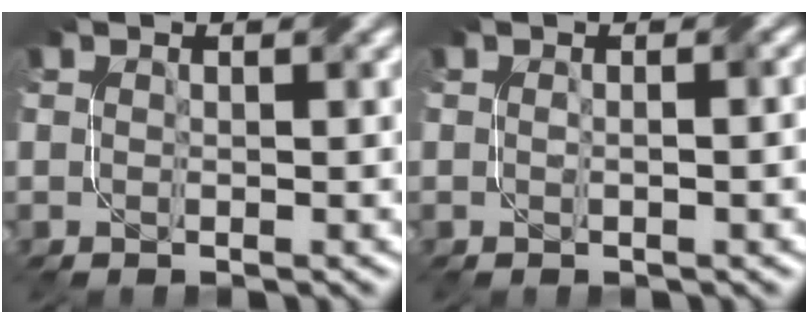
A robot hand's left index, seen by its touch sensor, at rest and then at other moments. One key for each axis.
{"total": 1.9, "fx": 0.0, "fy": 0.3, "fz": 1.9, "tx": -0.029, "ty": 0.004, "tz": -0.003}